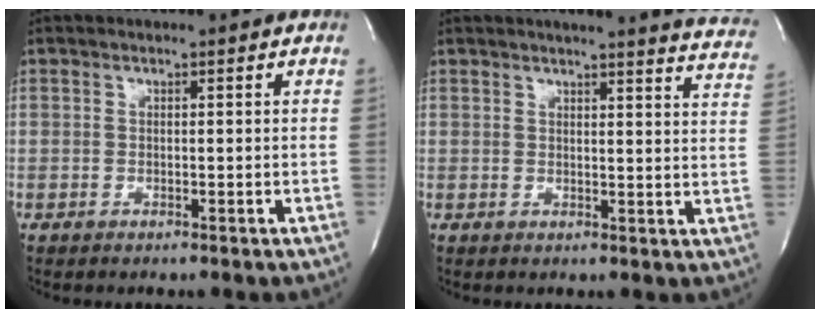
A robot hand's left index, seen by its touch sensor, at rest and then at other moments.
{"total": 16.6, "force": [15.6, 1.0, 5.7], "torque": [-0.067, -0.073, 0.155]}